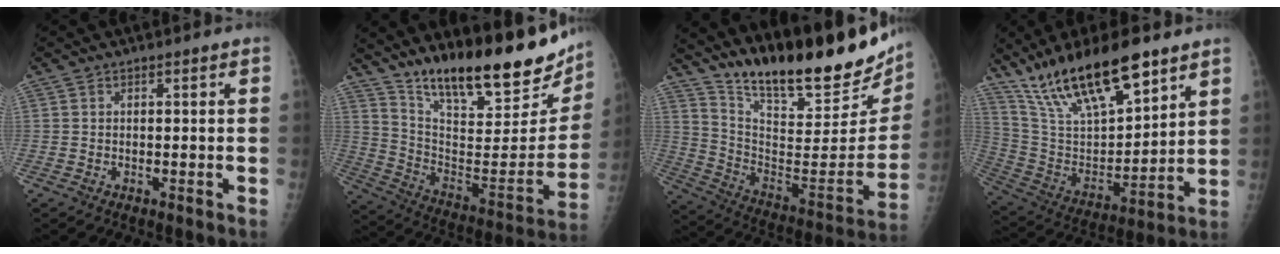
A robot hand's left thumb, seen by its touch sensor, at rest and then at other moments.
{"total": 27.6, "force": [20.6, 7.8, 16.6], "torque": [-0.228, -0.092, 0.317]}
{"total": 28.6, "force": [22.3, 7.4, 16.3], "torque": [-0.228, -0.119, 0.341]}
{"total": 22.2, "force": [15.2, 7.1, 14.4], "torque": [-0.236, -0.054, 0.287]}